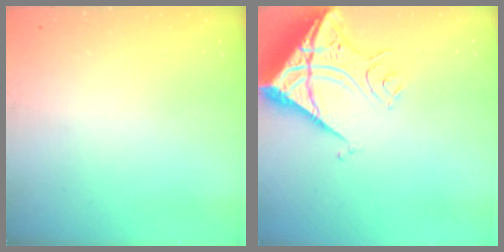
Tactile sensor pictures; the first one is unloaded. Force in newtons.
{"total": 14.2, "press": 14.1, "slide": 1.9}